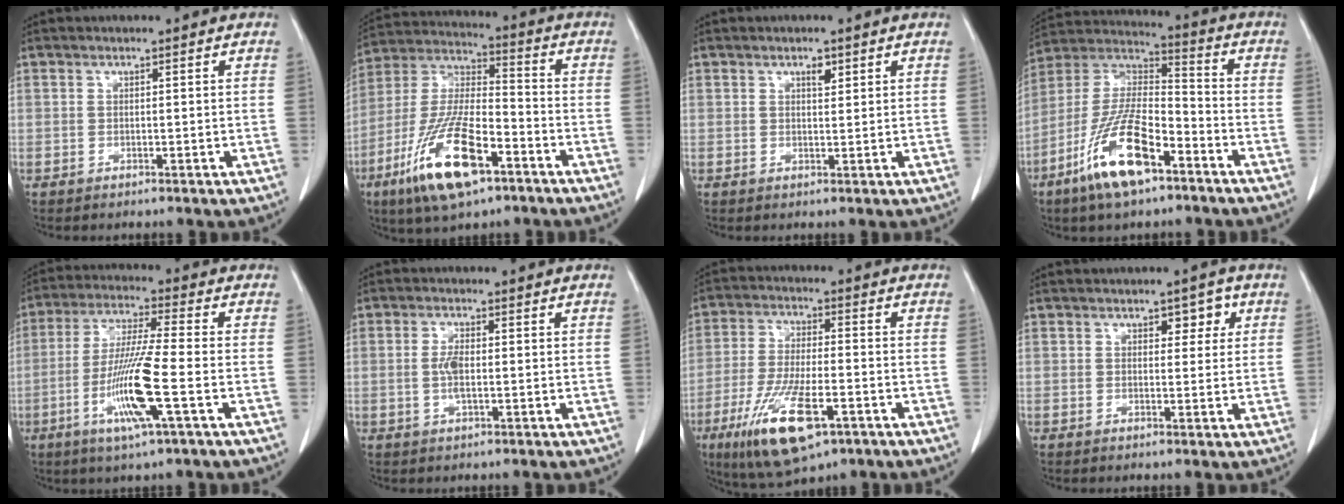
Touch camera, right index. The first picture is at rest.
{"total": 17.0, "force": [-8.6, 4.8, 13.9], "torque": [-0.291, -0.016, -0.153]}
{"total": 1.5, "force": [0.9, 0.6, 1.0], "torque": [-0.015, -0.004, 0.013]}
{"total": 16.1, "force": [-8.5, 4.6, 12.9], "torque": [-0.267, -0.013, -0.153]}
{"total": 11.9, "force": [-3.8, -0.2, 11.3], "torque": [-0.227, -0.016, -0.076]}
{"total": 3.1, "force": [-0.2, 0.9, 2.9], "torque": [-0.064, 0.000, -0.004]}
{"total": 13.9, "force": [-6.8, 3.8, 11.5], "torque": [-0.232, -0.024, -0.111]}
{"total": 3.0, "force": [1.3, 1.8, 2.0], "torque": [-0.019, 0.007, 0.015]}